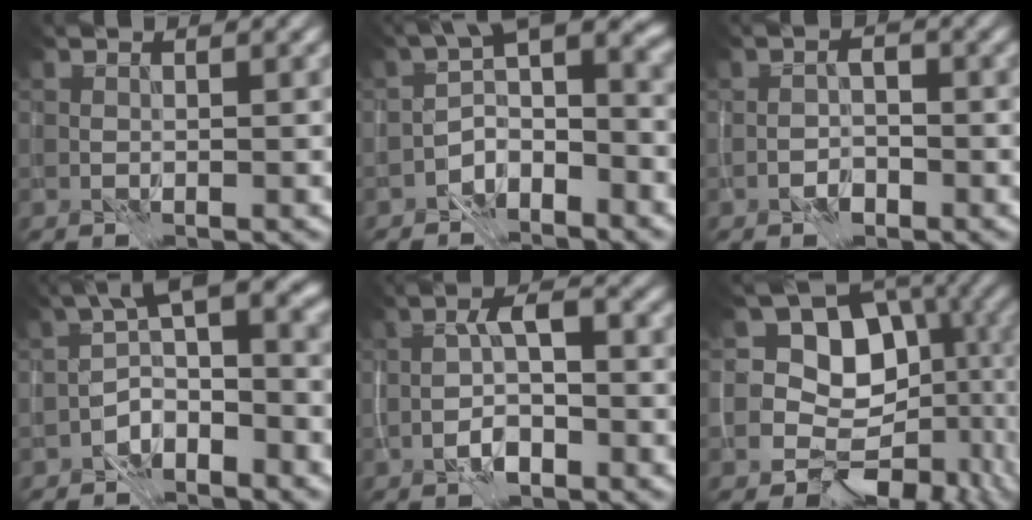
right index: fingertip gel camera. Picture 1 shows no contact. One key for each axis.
{"total": 4.9, "fx": -3.0, "fy": 2.2, "fz": 3.1, "tx": -0.044, "ty": 0.010, "tz": -0.066}
{"total": 1.4, "fx": -0.9, "fy": 0.8, "fz": 0.6, "tx": -0.010, "ty": 0.004, "tz": -0.021}
{"total": 5.4, "fx": -2.7, "fy": 2.4, "fz": 4.0, "tx": -0.058, "ty": 0.014, "tz": -0.060}
{"total": 2.9, "fx": -1.2, "fy": 1.1, "fz": 2.4, "tx": -0.048, "ty": 0.008, "tz": -0.028}
{"total": 10.6, "fx": -0.6, "fy": 8.8, "fz": 6.0, "tx": -0.067, "ty": 0.007, "tz": -0.017}